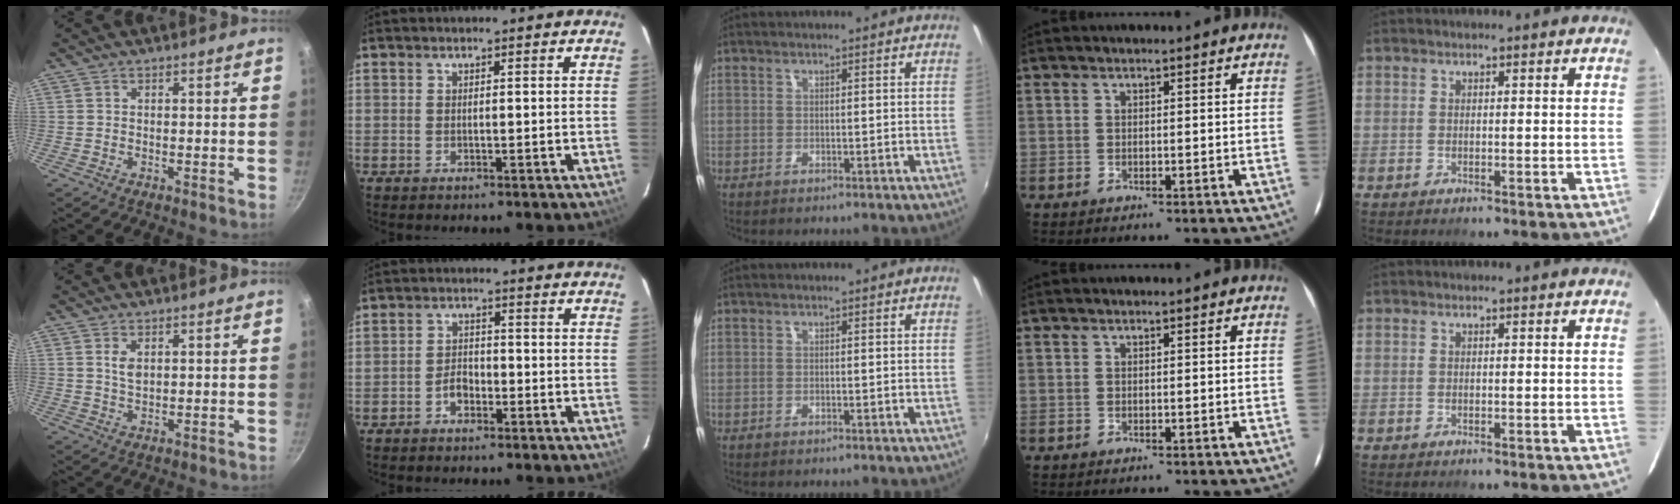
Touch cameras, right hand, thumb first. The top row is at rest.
{"thumb": {"total": 2.8, "force": [1.0, 1.6, 2.1], "torque": [-0.036, -0.007, 0.020]}, "index": {"total": 3.0, "force": [-1.8, 1.8, 1.6], "torque": [-0.032, 0.008, -0.031]}}